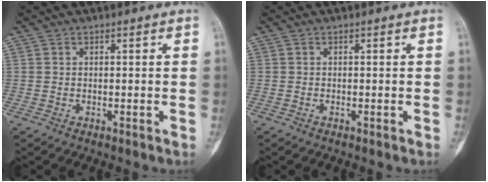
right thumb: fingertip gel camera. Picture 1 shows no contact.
{"total": 0.0}